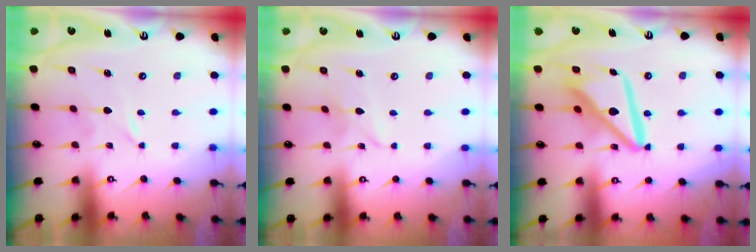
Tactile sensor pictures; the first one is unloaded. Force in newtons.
{"total": 4.1, "press": 4.1, "slide": 0.3}
{"total": 14.6, "press": 14.5, "slide": 1.8}